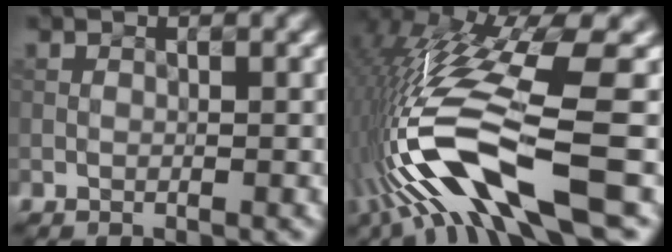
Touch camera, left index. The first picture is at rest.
{"total": 13.5, "force": [-4.2, 3.7, 12.3], "torque": [-0.249, 0.000, -0.061]}